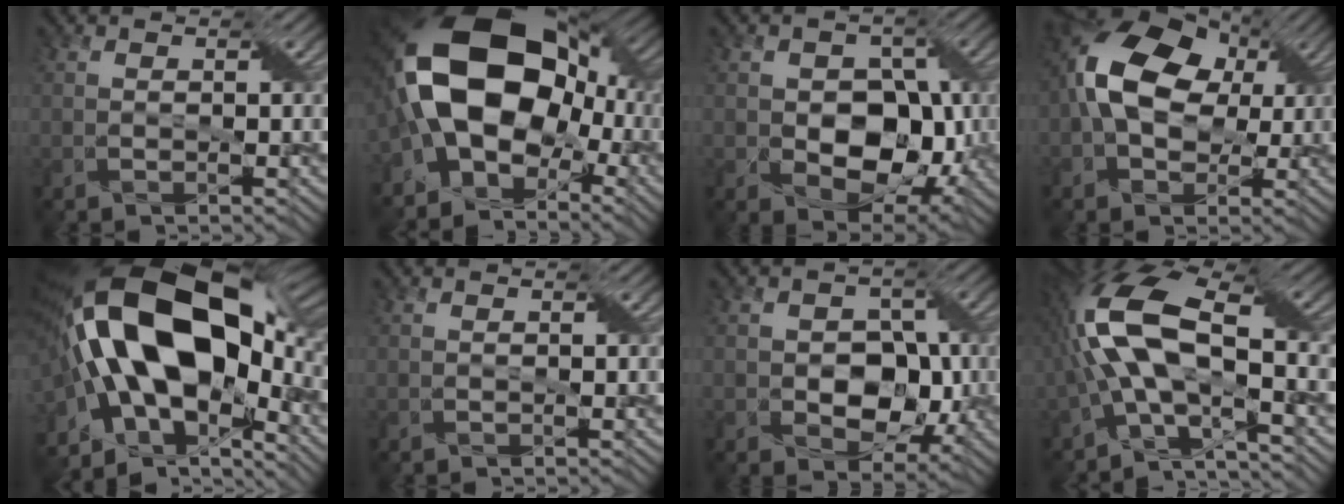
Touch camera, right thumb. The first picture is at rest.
{"total": 17.9, "force": [-0.9, 12.5, 12.8], "torque": [-0.241, -0.007, -0.009]}
{"total": 9.1, "force": [-1.3, 6.8, 5.8], "torque": [-0.078, -0.001, -0.026]}
{"total": 12.8, "force": [2.3, 9.1, 8.8], "torque": [-0.189, 0.018, 0.030]}
{"total": 20.5, "force": [-1.0, 12.0, 16.6], "torque": [-0.362, -0.007, -0.009]}
{"total": 0.0}
{"total": 6.5, "force": [-1.1, 5.1, 3.8], "torque": [-0.051, 0.000, -0.028]}
{"total": 13.6, "force": [-1.1, 5.5, 12.4], "torque": [-0.269, 0.023, -0.038]}